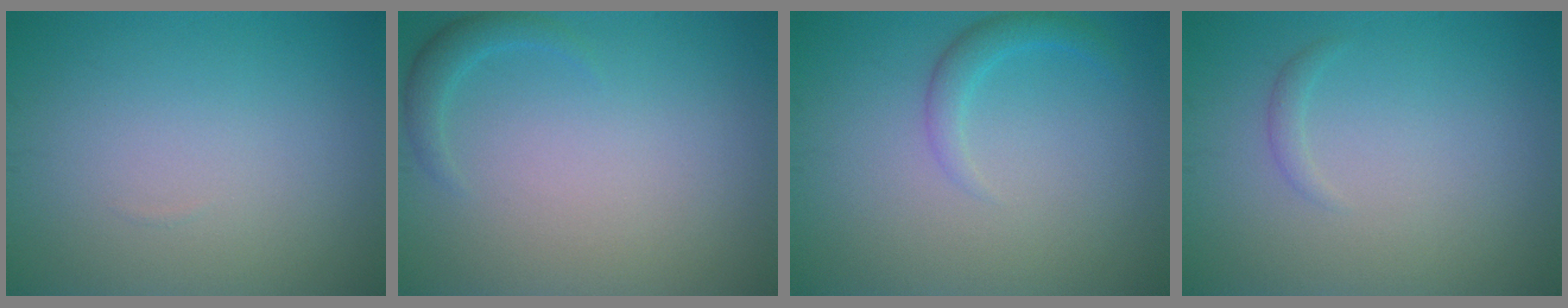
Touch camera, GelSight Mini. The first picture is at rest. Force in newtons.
{"total": 1.5, "press": 1.5, "slide": 0.0}
{"total": 1.9, "press": 1.9, "slide": 0.1}
{"total": 0.7, "press": 0.7, "slide": 0.0}